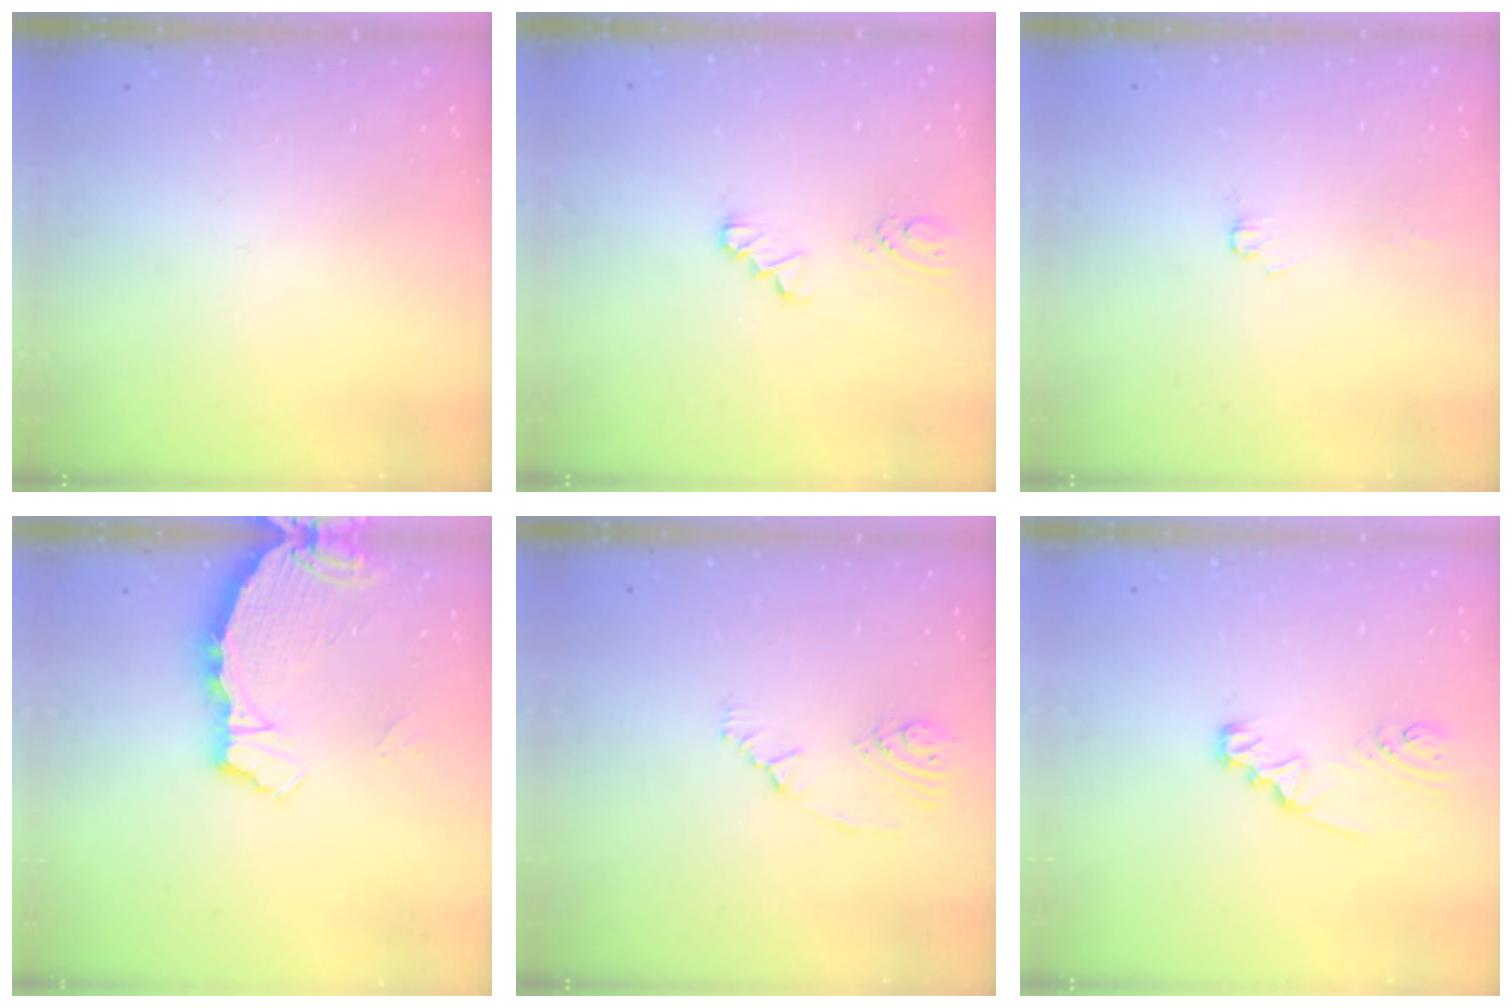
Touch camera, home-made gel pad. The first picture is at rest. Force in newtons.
{"total": 1.0, "press": 1.0, "slide": 0.2}
{"total": 1.7, "press": 1.7, "slide": 0.2}
{"total": 3.4, "press": 3.4, "slide": 0.4}
{"total": 2.9, "press": 2.1, "slide": 2.0}
{"total": 2.4, "press": 2.4, "slide": 0.1}